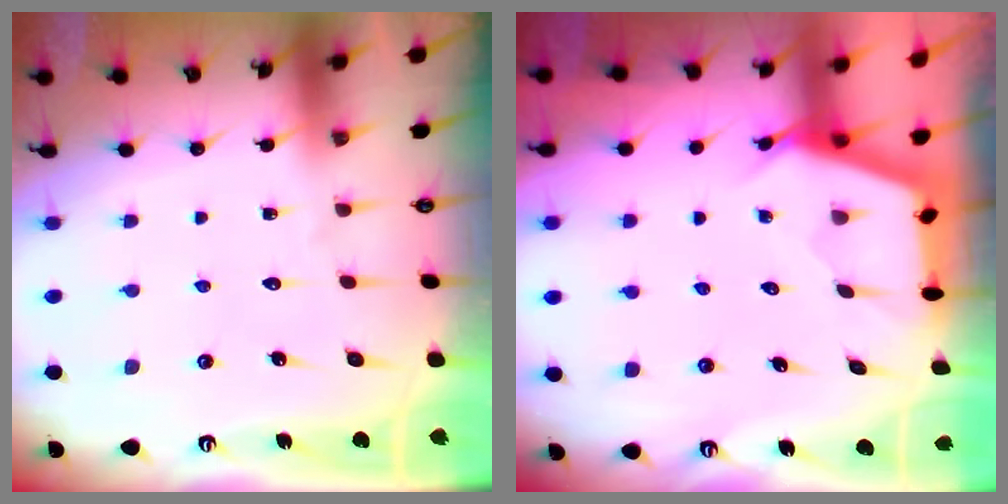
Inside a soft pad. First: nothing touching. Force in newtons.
{"total": 2.6, "press": 2.6, "slide": 0.4}